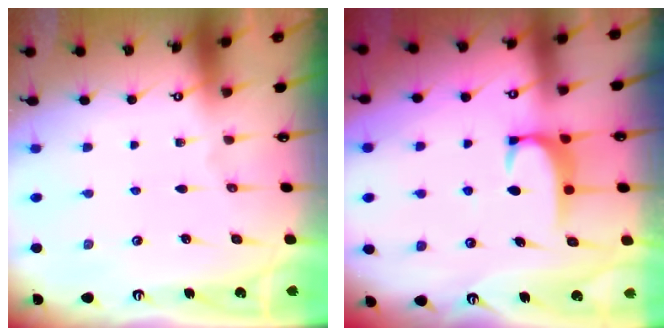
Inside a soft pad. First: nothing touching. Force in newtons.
{"total": 2.0, "press": 1.9, "slide": 0.6}